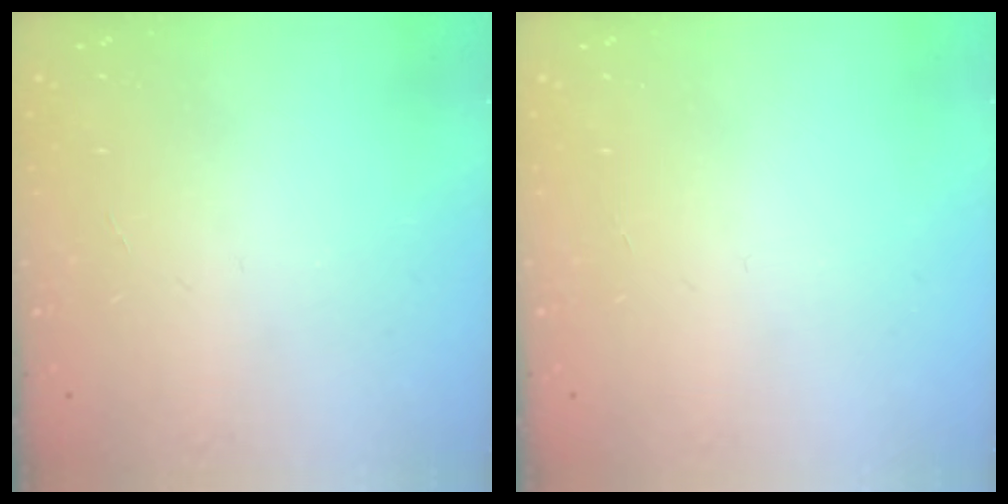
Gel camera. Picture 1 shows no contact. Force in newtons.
{"total": 0.0}